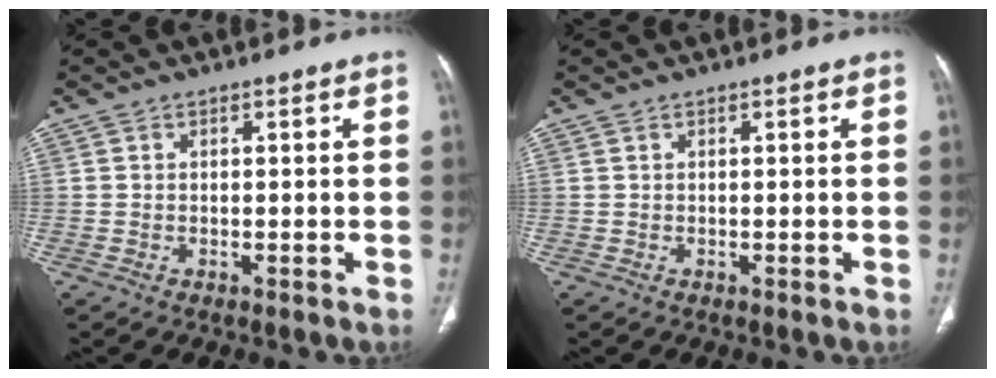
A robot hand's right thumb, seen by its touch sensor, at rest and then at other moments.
{"total": 0.0}